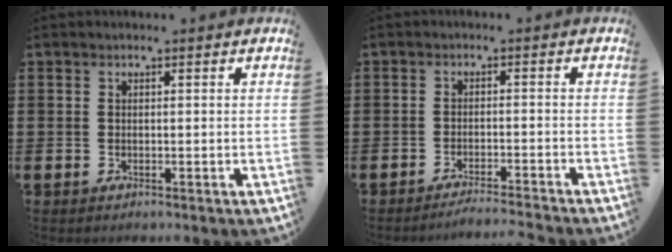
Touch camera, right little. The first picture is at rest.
{"total": 1.8, "force": [-1.7, -0.3, 0.5], "torque": [-0.007, 0.003, -0.034]}